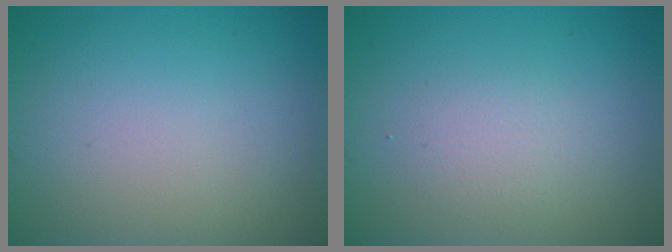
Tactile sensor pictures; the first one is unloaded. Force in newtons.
{"total": 1.6, "press": 1.6, "slide": 0.1}